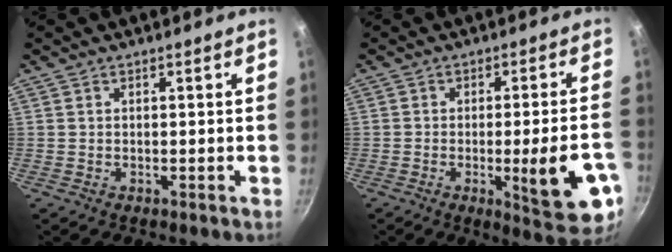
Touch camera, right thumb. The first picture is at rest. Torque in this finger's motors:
{"motor_torque": [1.69, 1.36, 0.42, -0.47, 0.07]}